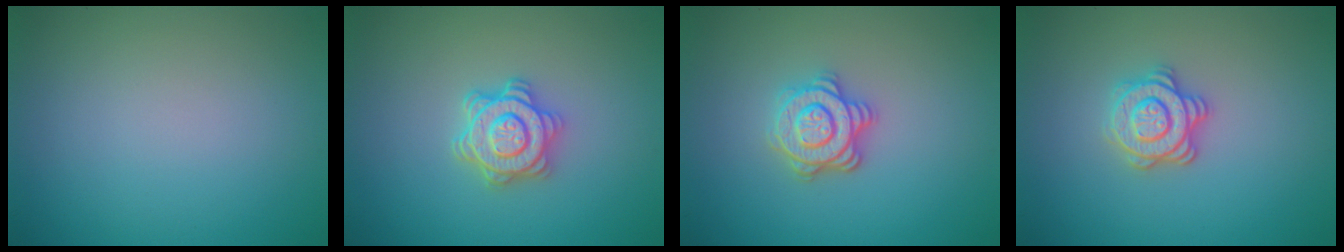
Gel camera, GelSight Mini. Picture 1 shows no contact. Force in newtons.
{"total": 3.9, "press": 3.4, "slide": 1.9}
{"total": 3.5, "press": 3.0, "slide": 1.9}
{"total": 3.3, "press": 2.9, "slide": 1.5}